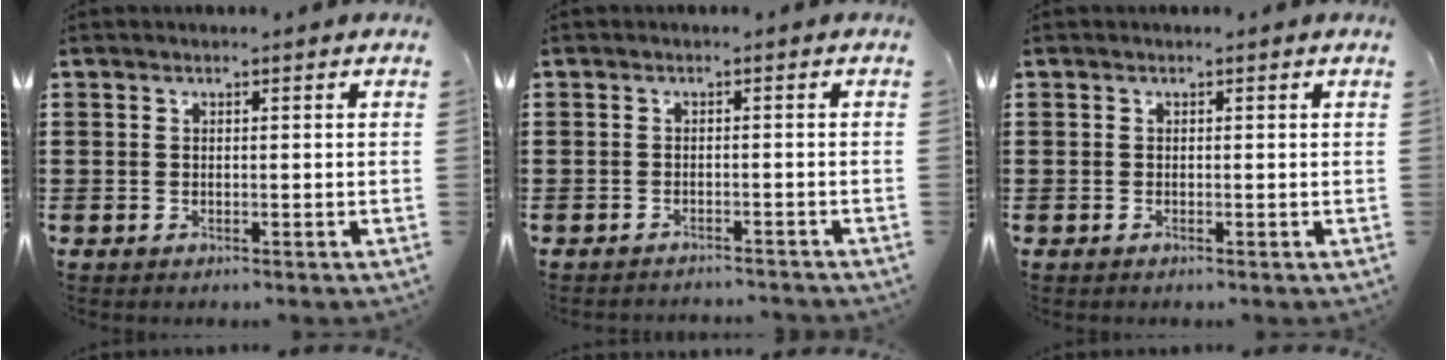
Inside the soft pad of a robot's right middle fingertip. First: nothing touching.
{"total": 1.3, "force": [-1.3, -0.1, 0.1], "torque": [-0.006, 0.001, -0.025]}
{"total": 0.0}